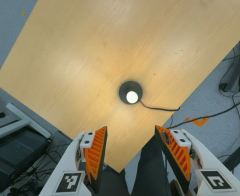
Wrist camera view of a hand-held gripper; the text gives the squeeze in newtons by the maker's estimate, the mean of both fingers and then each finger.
{"total": 0.0}